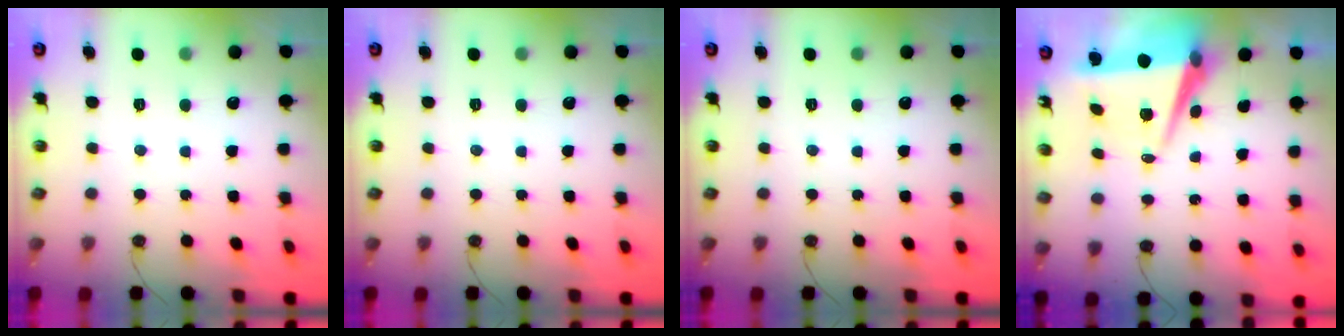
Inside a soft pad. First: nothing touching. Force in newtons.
{"total": 0.0}
{"total": 0.0}
{"total": 7.9, "press": 6.5, "slide": 4.4}